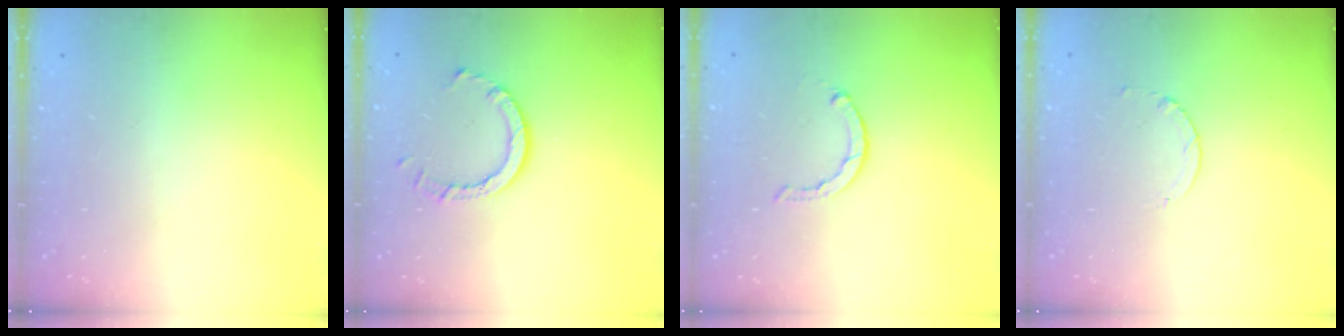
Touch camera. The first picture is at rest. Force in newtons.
{"total": 5.8, "press": 5.8, "slide": 0.2}
{"total": 1.6, "press": 1.5, "slide": 0.4}
{"total": 2.3, "press": 2.3, "slide": 0.3}